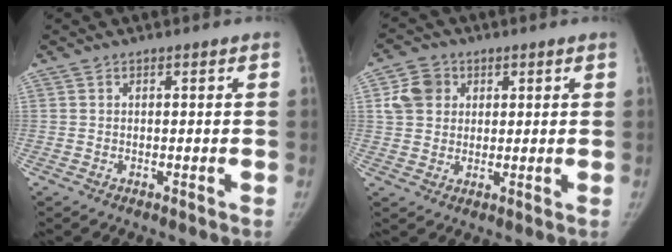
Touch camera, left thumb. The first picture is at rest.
{"total": 6.4, "force": [2.0, 5.4, 2.8], "torque": [-0.030, 0.000, 0.036]}